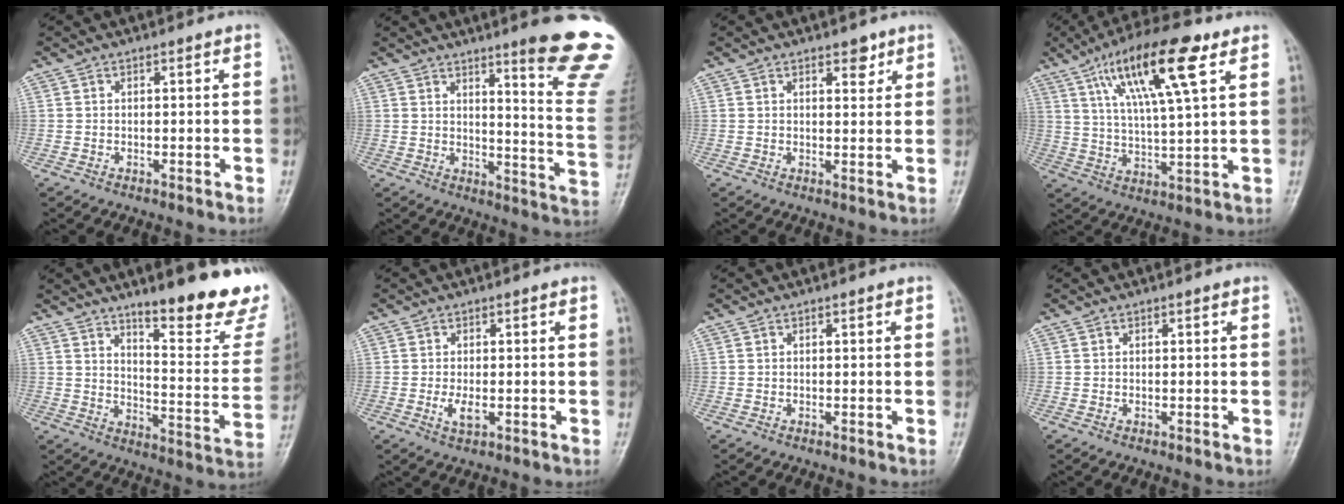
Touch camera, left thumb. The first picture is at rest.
{"total": 18.7, "force": [12.6, 1.3, 13.8], "torque": [-0.146, -0.089, 0.157]}
{"total": 2.8, "force": [1.9, 1.4, 1.5], "torque": [-0.005, -0.011, 0.028]}
{"total": 16.9, "force": [8.0, 4.0, 14.4], "torque": [-0.249, -0.014, 0.139]}
{"total": 19.8, "force": [14.3, 4.2, 13.0], "torque": [-0.137, -0.108, 0.199]}
{"total": 2.7, "force": [-0.5, 1.3, 2.4], "torque": [-0.049, -0.006, -0.008]}
{"total": 0.0}
{"total": 0.0}